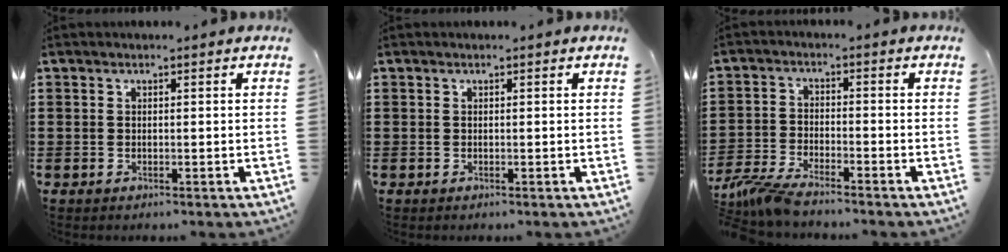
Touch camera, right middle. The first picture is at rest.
{"total": 0.0}
{"total": 4.8, "force": [-4.5, 0.1, 1.9], "torque": [-0.061, -0.017, -0.093]}